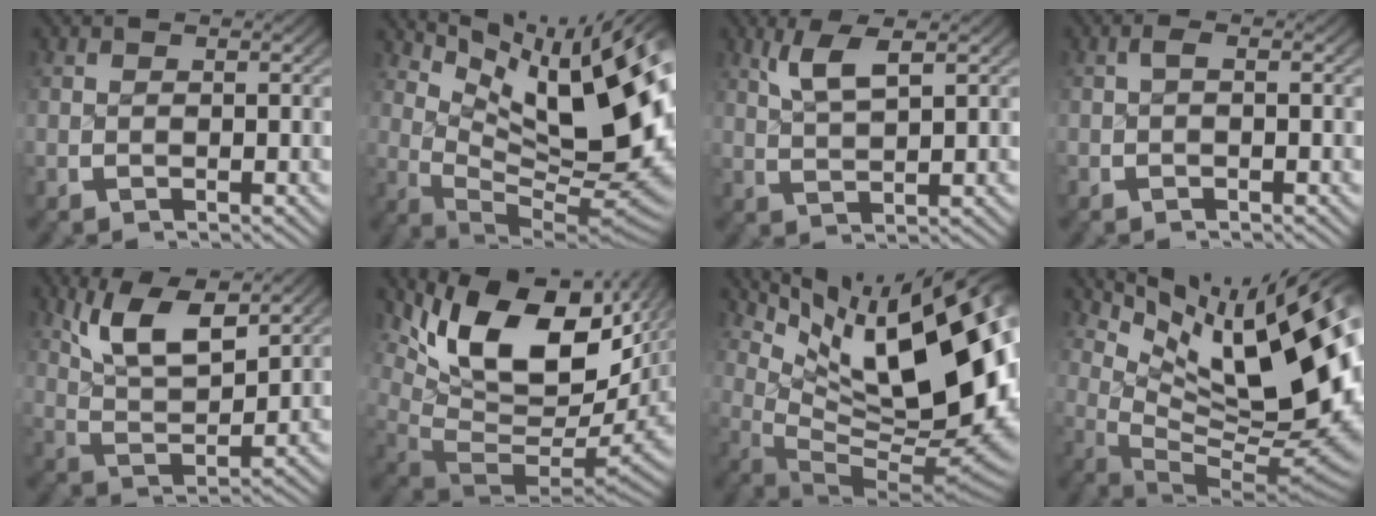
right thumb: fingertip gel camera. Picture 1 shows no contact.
{"total": 18.9, "force": [0.5, 11.0, 15.3], "torque": [-0.231, -0.045, 0.022]}
{"total": 3.6, "force": [1.7, 1.2, 2.9], "torque": [-0.061, 0.004, 0.036]}
{"total": 1.0, "force": [-0.6, 0.4, 0.8], "torque": [-0.022, 0.000, -0.010]}
{"total": 8.0, "force": [2.1, 4.5, 6.3], "torque": [-0.134, -0.016, 0.036]}
{"total": 18.4, "force": [0.8, 11.9, 14.1], "torque": [-0.252, -0.036, 0.023]}
{"total": 23.5, "force": [1.0, 13.3, 19.4], "torque": [-0.292, -0.048, 0.036]}
{"total": 20.9, "force": [1.0, 11.8, 17.2], "torque": [-0.258, -0.045, 0.032]}